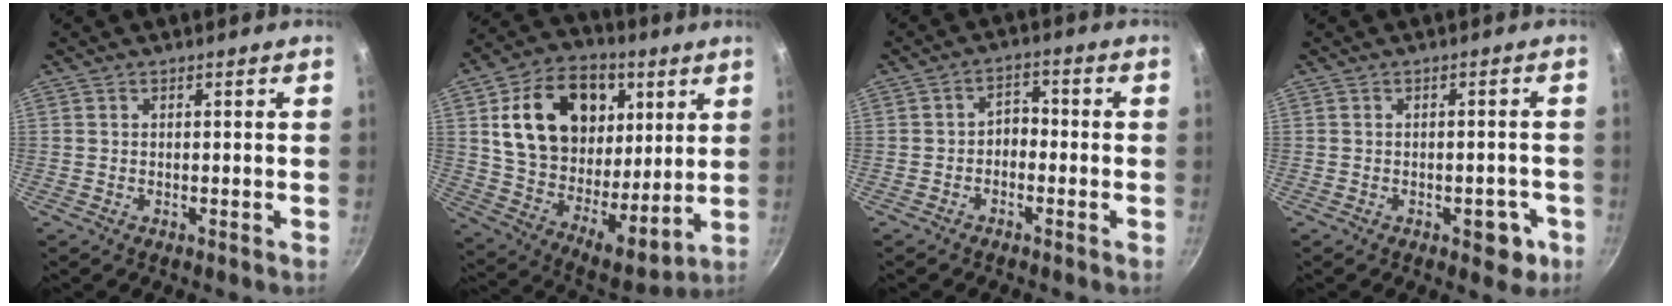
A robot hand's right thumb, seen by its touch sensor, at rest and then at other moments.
{"total": 25.7, "force": [8.4, 17.9, 16.4], "torque": [-0.239, -0.028, 0.142]}
{"total": 3.4, "force": [-1.2, 2.4, 2.1], "torque": [-0.016, 0.022, -0.026]}
{"total": 5.1, "force": [-2.1, 2.8, 3.7], "torque": [-0.022, 0.016, -0.020]}